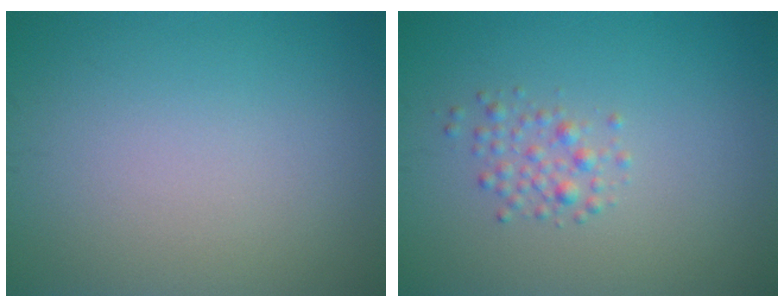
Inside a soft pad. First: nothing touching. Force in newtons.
{"total": 1.6, "press": 1.6, "slide": 0.1}